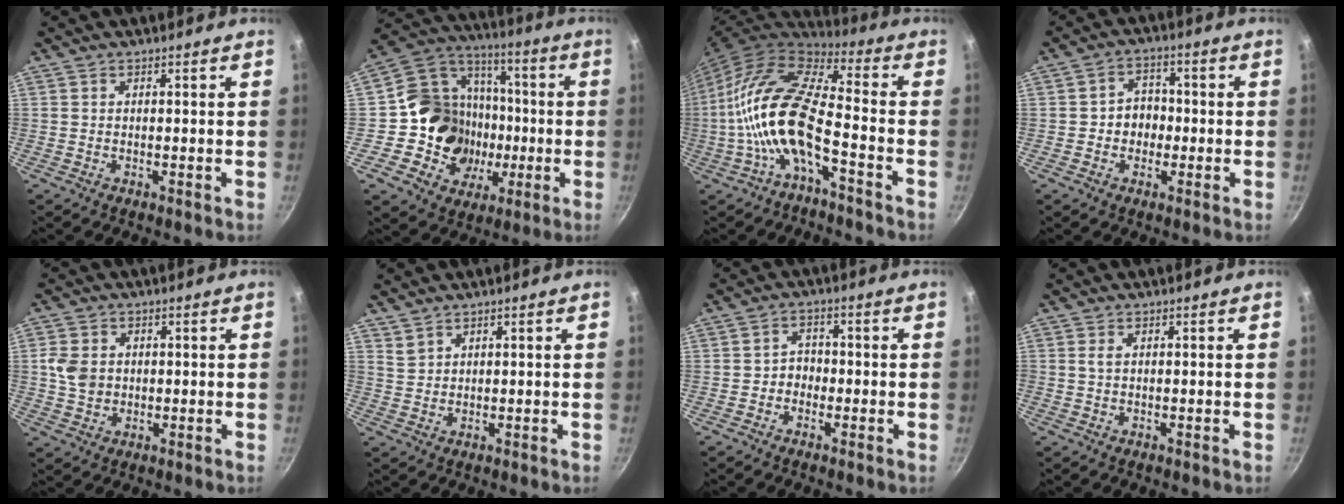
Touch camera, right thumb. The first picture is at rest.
{"total": 19.1, "force": [-2.6, 17.4, 7.5], "torque": [-0.090, 0.030, -0.040]}
{"total": 16.5, "force": [-4.8, 6.1, 14.5], "torque": [-0.285, 0.047, -0.106]}
{"total": 5.4, "force": [-0.8, 4.7, 2.7], "torque": [-0.003, 0.015, -0.017]}
{"total": 5.7, "force": [0.6, 4.7, 3.2], "torque": [-0.051, 0.001, 0.008]}
{"total": 2.0, "force": [1.7, 0.8, 0.4], "torque": [-0.002, -0.001, 0.040]}
{"total": 3.0, "force": [-1.0, 2.5, 1.3], "torque": [0.002, 0.015, -0.022]}
{"total": 1.1, "force": [0.3, 0.5, 0.9], "torque": [-0.018, 0.001, 0.006]}